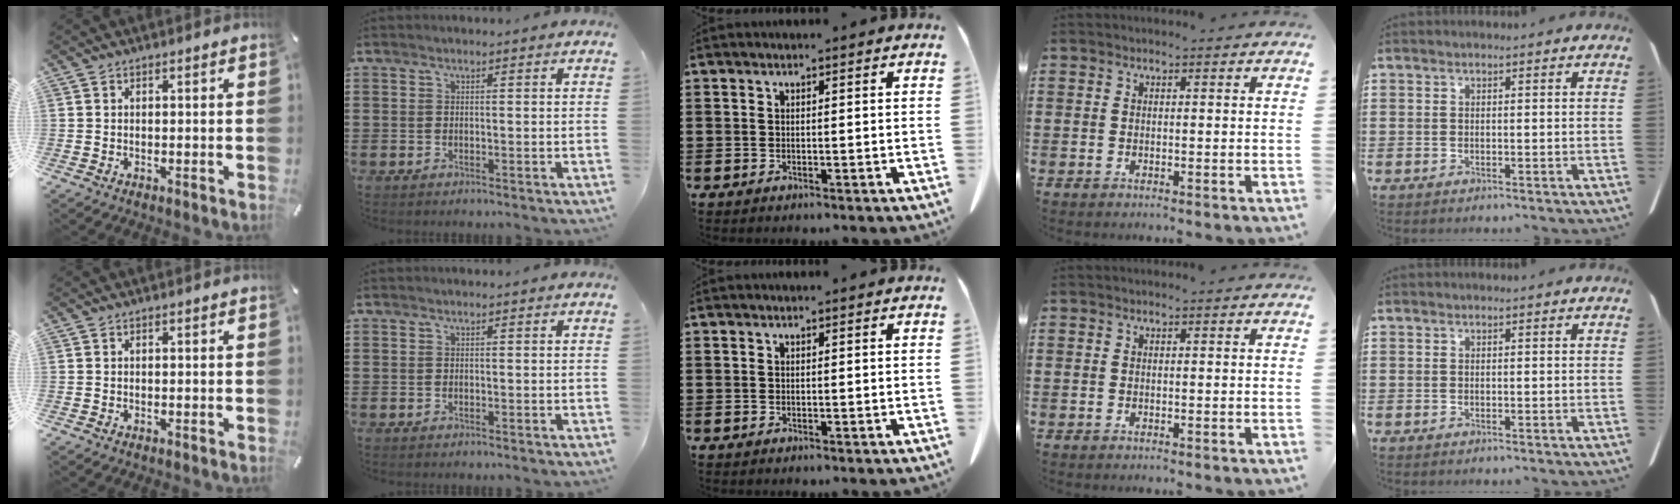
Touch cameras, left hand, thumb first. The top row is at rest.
{}